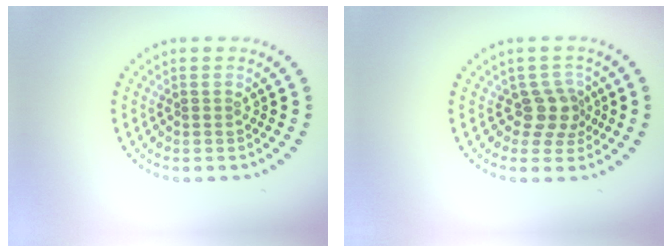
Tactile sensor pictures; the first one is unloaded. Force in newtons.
{"total": 2.7, "press": 2.1, "slide": 1.7}